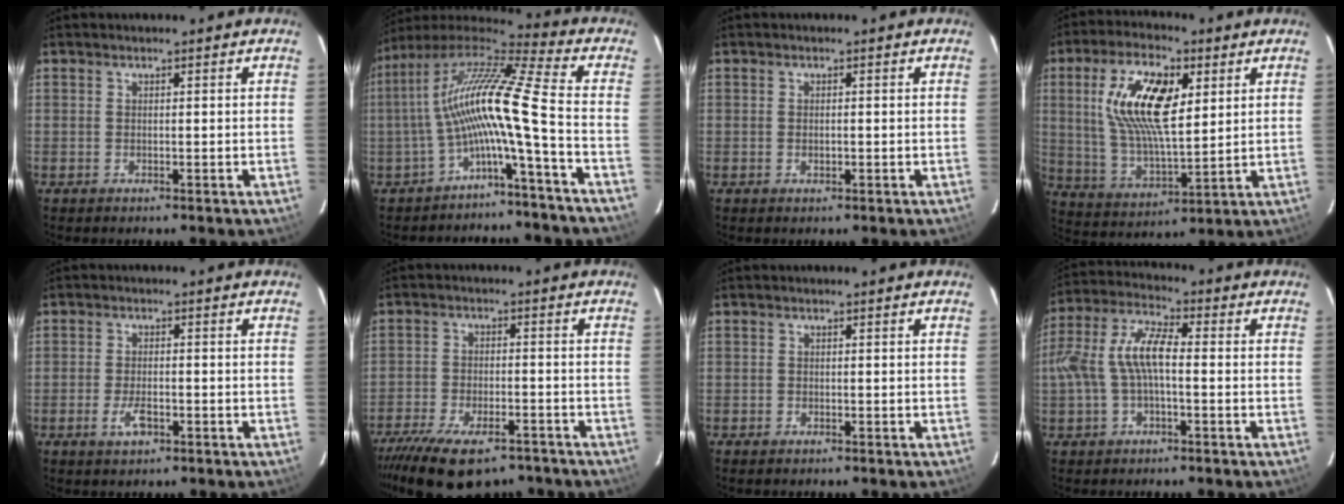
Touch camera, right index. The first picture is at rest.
{"total": 13.6, "force": [-3.4, -0.9, 13.1], "torque": [-0.230, 0.003, -0.068]}
{"total": 1.0, "force": [-0.3, 0.6, 0.8], "torque": [-0.014, 0.002, -0.004]}
{"total": 15.9, "force": [4.8, 6.8, 13.6], "torque": [-0.265, 0.013, 0.097]}
{"total": 3.8, "force": [-1.9, 1.7, 2.8], "torque": [-0.062, -0.003, -0.034]}
{"total": 16.4, "force": [-12.2, 6.5, 8.7], "torque": [-0.183, -0.030, -0.191]}
{"total": 0.7, "force": [-0.6, 0.4, 0.2], "torque": [-0.005, 0.001, -0.012]}
{"total": 9.4, "force": [-1.3, 3.7, 8.5], "torque": [-0.186, 0.018, -0.024]}